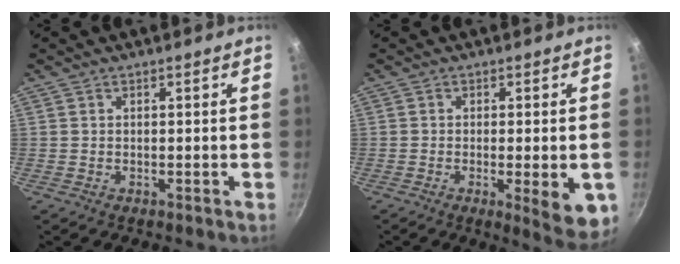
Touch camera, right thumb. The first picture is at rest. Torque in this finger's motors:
{"motor_torque": [-0.10, 0.53, 0.04, 0.01, 0.06]}